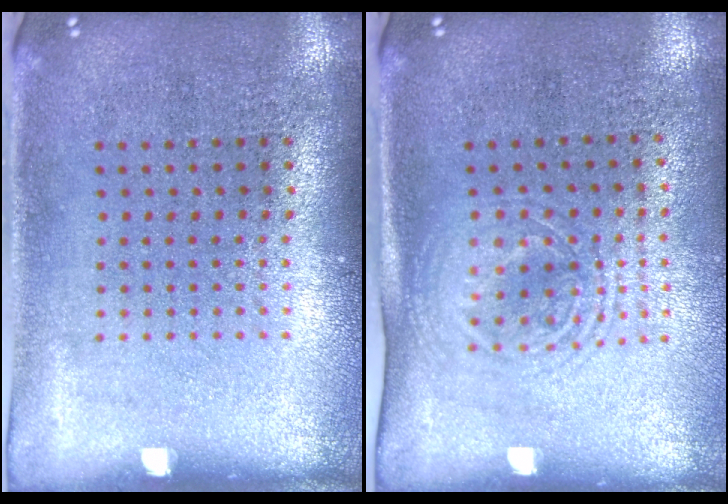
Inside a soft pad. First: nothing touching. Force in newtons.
{"total": 1.6, "press": 1.3, "slide": 0.9}